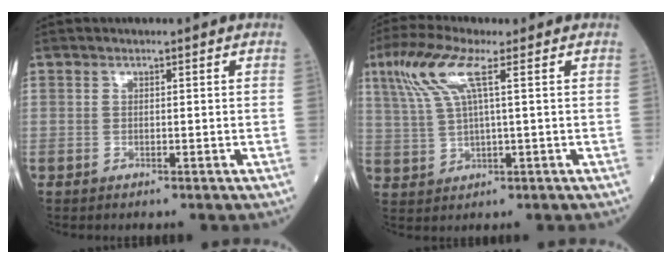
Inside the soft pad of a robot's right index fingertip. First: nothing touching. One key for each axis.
{"total": 7.8, "fx": 3.4, "fy": 0.9, "fz": 7.0, "tx": -0.169, "ty": 0.017, "tz": 0.072}